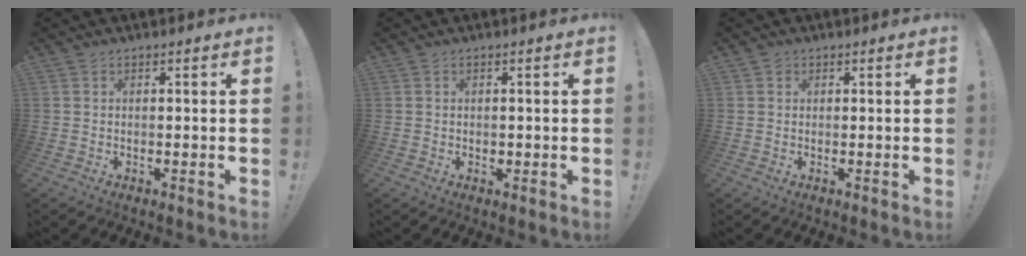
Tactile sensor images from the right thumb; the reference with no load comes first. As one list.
[{"total": 0.7, "force": [-0.1, 0.6, 0.3], "torque": [-0.004, 0.001, -0.001]}, {"total": 1.0, "force": [0.5, 0.8, 0.0], "torque": [0.003, 0.000, 0.009]}]